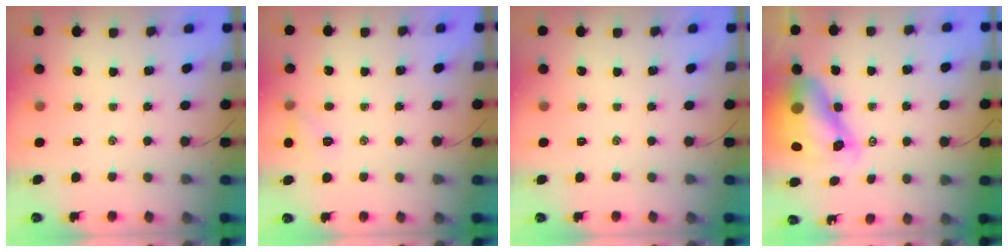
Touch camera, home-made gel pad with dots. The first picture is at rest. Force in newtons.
{"total": 5.6, "press": 5.3, "slide": 1.7}
{"total": 0.0}
{"total": 12.7, "press": 12.1, "slide": 3.9}